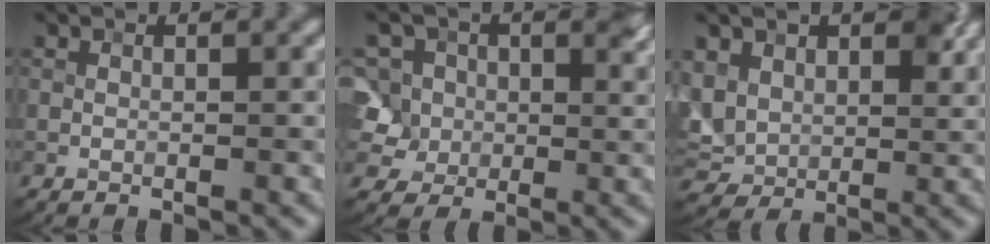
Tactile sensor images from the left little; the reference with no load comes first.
{"total": 8.6, "force": [2.7, 7.1, 4.1], "torque": [-0.067, 0.020, 0.024]}
{"total": 6.7, "force": [2.5, 5.2, 3.5], "torque": [-0.097, 0.001, 0.047]}